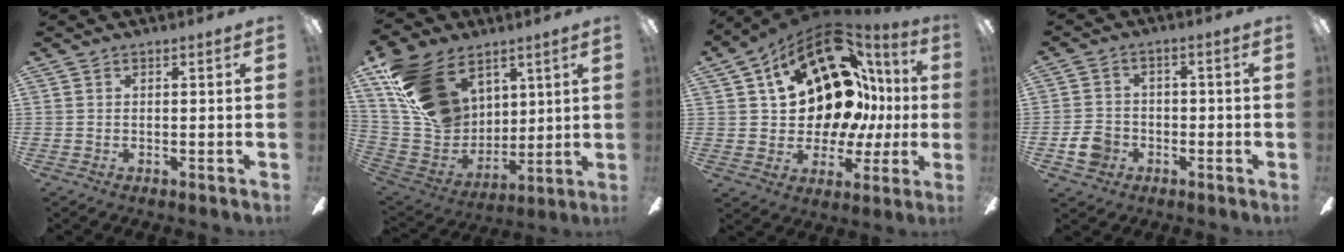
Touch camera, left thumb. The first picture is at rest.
{"total": 21.1, "force": [10.9, 14.2, 11.0], "torque": [-0.234, -0.035, 0.213]}
{"total": 22.8, "force": [9.4, 13.7, 15.6], "torque": [-0.275, -0.074, 0.177]}
{"total": 6.4, "force": [-2.4, 5.2, 2.7], "torque": [-0.073, 0.015, -0.044]}